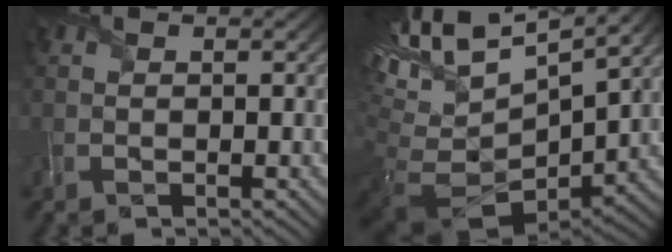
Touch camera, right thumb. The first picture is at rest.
{"total": 16.4, "force": [5.7, 8.2, 13.0], "torque": [-0.276, 0.018, 0.159]}